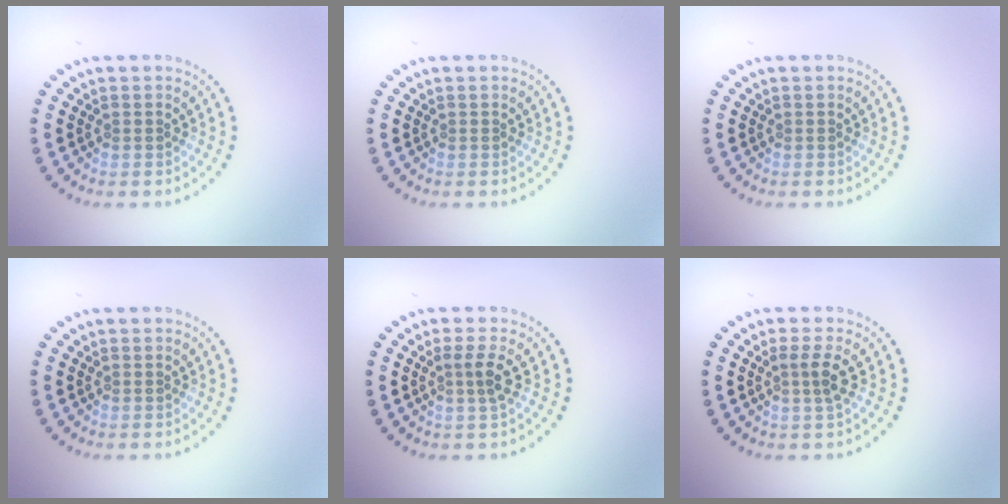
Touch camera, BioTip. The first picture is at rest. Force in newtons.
{"total": 0.0}
{"total": 0.0}
{"total": 0.0}
{"total": 2.0, "press": 1.6, "slide": 1.2}
{"total": 2.0, "press": 1.6, "slide": 1.2}